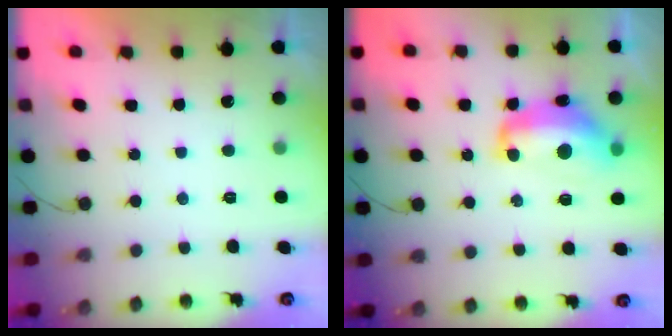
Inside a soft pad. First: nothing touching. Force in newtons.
{"total": 12.7, "press": 12.7, "slide": 1.2}